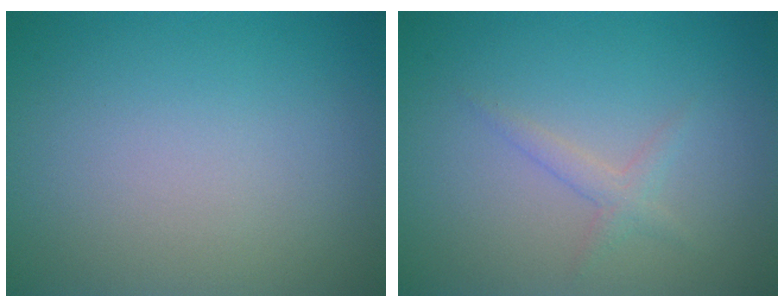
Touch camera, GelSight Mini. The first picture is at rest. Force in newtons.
{"total": 1.4, "press": 1.4, "slide": 0.1}